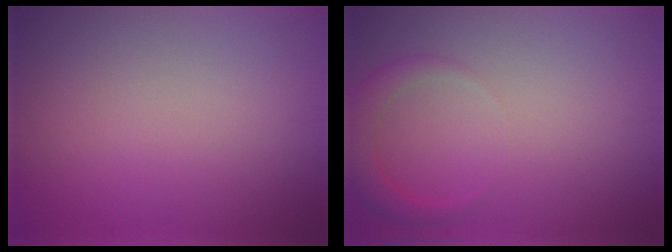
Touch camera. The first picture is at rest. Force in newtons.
{"total": 2.2, "press": 2.2, "slide": 0.2}